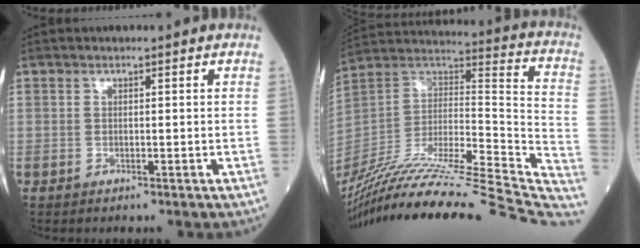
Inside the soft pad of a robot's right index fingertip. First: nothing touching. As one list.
[{"total": 41.4, "force": [-35.9, 1.9, 20.6], "torque": [-0.266, -0.068, -0.527]}]